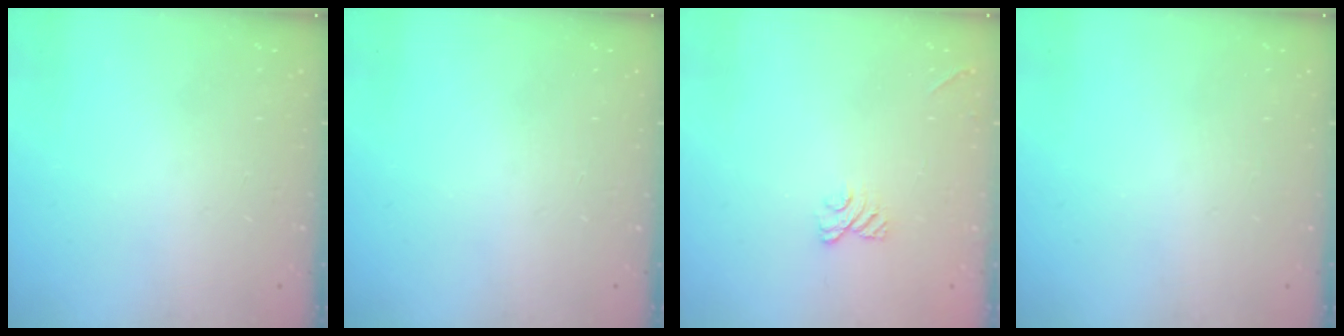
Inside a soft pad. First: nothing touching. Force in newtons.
{"total": 0.0}
{"total": 6.0, "press": 5.9, "slide": 1.0}
{"total": 0.0}